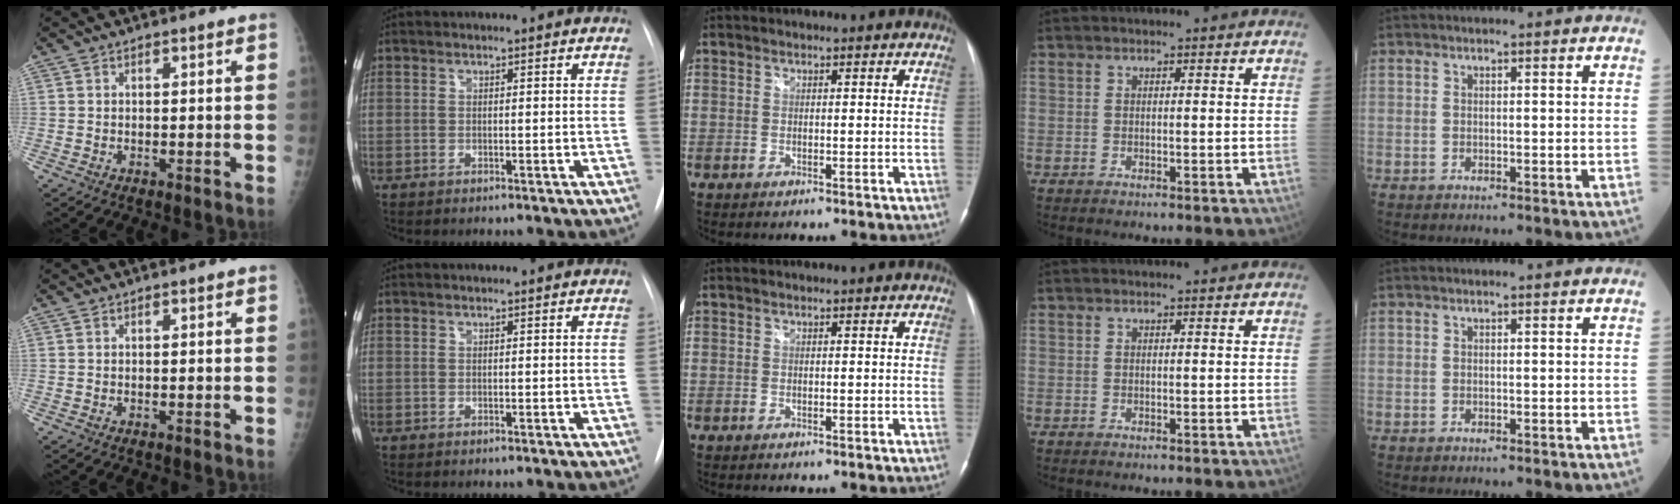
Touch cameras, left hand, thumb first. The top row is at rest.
{}